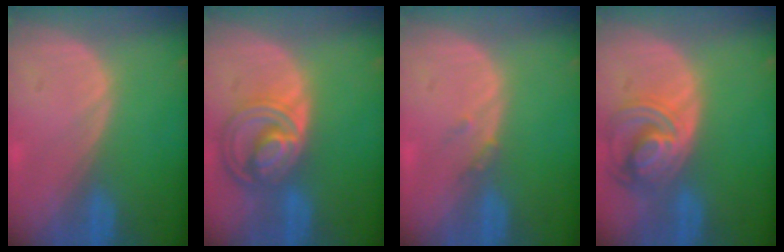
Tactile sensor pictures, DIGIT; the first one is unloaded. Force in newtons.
{"total": 8.6, "press": 7.4, "slide": 4.4}
{"total": 1.3, "press": 1.1, "slide": 0.7}
{"total": 8.3, "press": 7.1, "slide": 4.2}